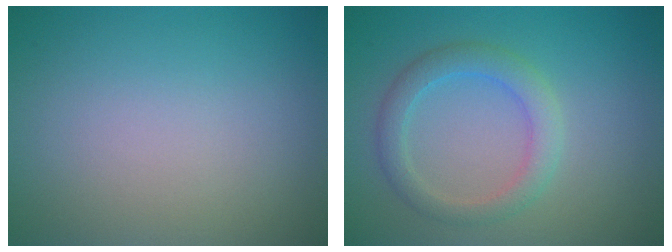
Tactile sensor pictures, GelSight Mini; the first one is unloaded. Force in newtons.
{"total": 3.0, "press": 3.0, "slide": 0.1}